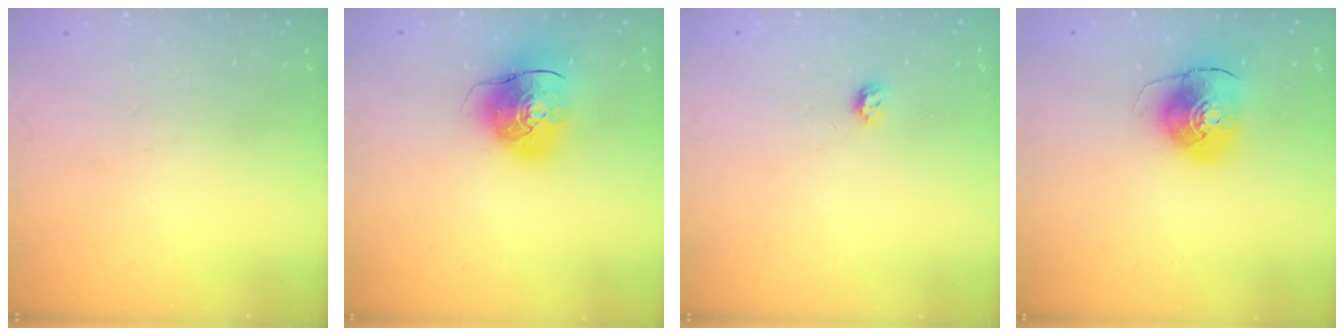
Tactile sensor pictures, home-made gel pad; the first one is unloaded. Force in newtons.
{"total": 10.6, "press": 10.5, "slide": 1.8}
{"total": 3.9, "press": 3.9, "slide": 0.6}
{"total": 9.4, "press": 9.2, "slide": 1.5}